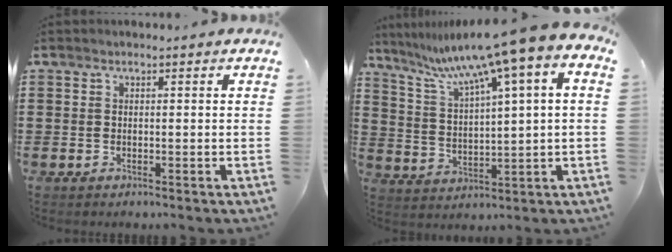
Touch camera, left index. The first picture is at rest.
{"total": 9.0, "force": [6.4, -0.6, 6.3], "torque": [-0.143, -0.045, 0.096]}